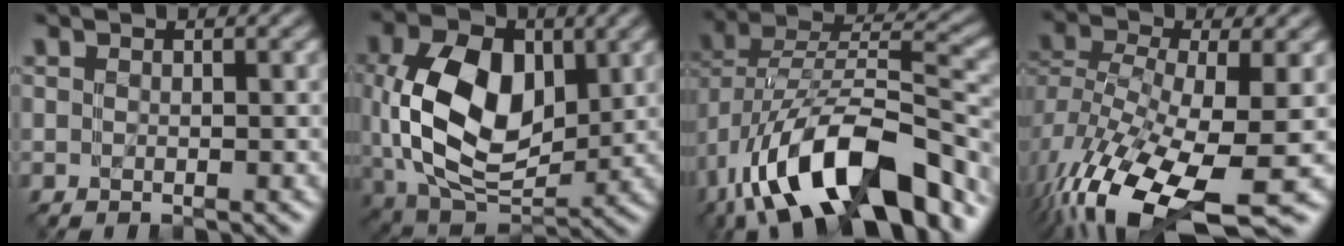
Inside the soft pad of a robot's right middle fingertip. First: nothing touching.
{"total": 10.9, "force": [1.5, 7.2, 8.1], "torque": [-0.172, -0.001, 0.038]}
{"total": 14.1, "force": [-8.1, 5.8, 9.9], "torque": [-0.178, 0.012, -0.135]}
{"total": 12.0, "force": [-5.9, 4.5, 9.4], "torque": [-0.201, -0.030, -0.082]}